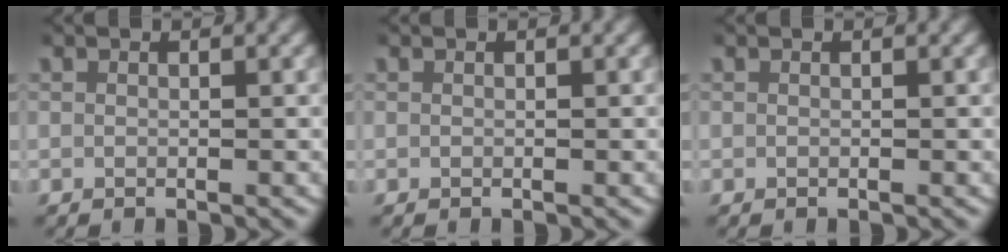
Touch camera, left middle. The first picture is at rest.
{"total": 0.0}
{"total": 0.0}